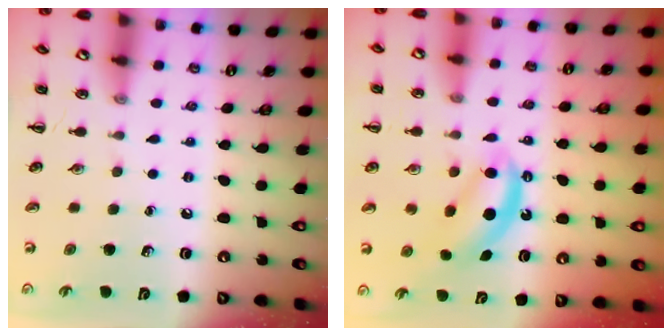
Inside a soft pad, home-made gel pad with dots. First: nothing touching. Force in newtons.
{"total": 7.0, "press": 7.0, "slide": 0.8}